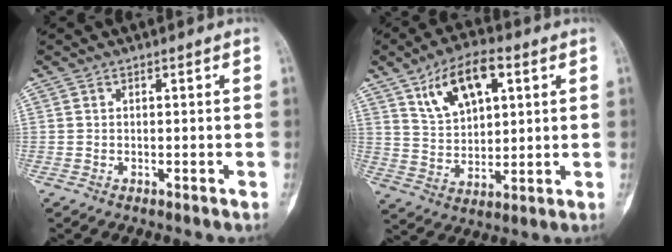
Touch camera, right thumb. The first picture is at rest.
{"total": 12.8, "force": [5.9, 6.6, 9.2], "torque": [-0.140, -0.010, 0.111]}